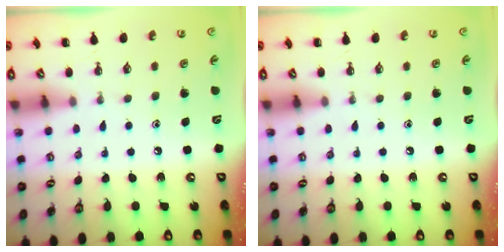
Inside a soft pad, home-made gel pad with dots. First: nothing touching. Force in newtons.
{"total": 0.0}